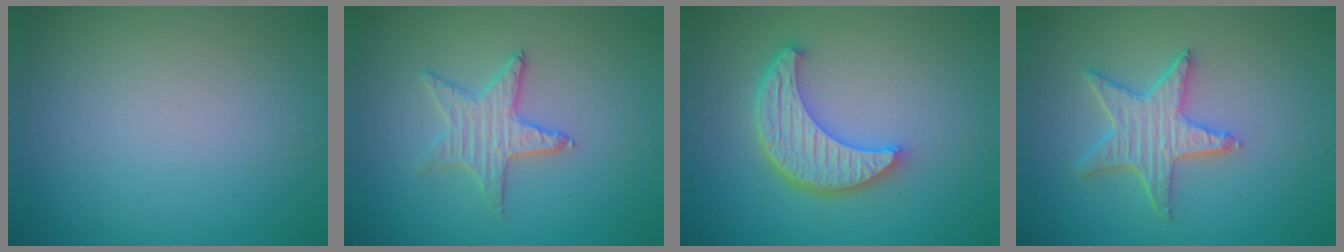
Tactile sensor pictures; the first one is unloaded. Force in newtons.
{"total": 1.9, "press": 1.9, "slide": 0.2}
{"total": 5.8, "press": 4.4, "slide": 3.8}
{"total": 4.3, "press": 3.5, "slide": 2.4}